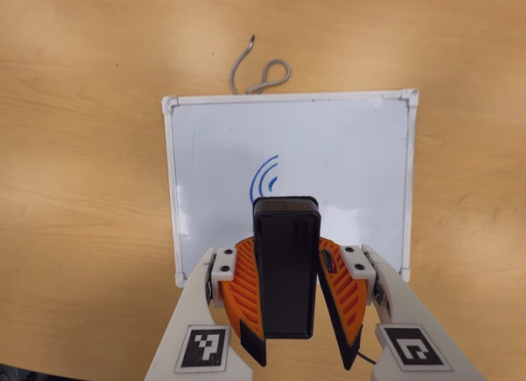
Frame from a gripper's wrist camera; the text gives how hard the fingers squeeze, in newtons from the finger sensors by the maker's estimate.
{"total": 9.9, "left": 9.1, "right": 10.7}